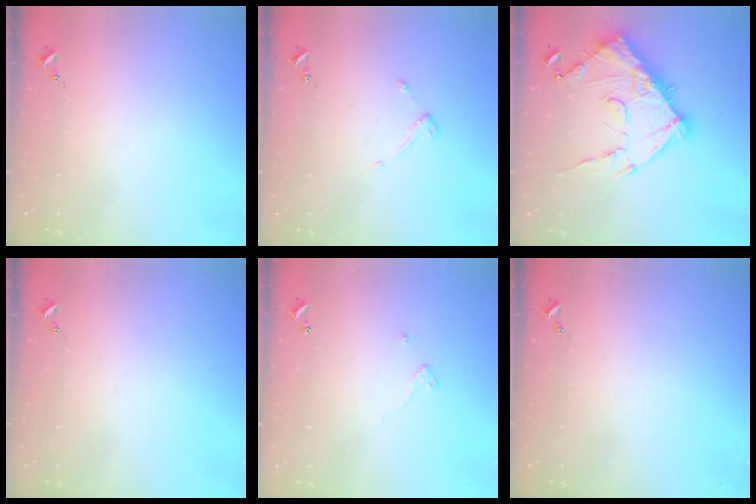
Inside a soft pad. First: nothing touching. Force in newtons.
{"total": 2.9, "press": 2.9, "slide": 0.5}
{"total": 15.0, "press": 14.9, "slide": 1.5}
{"total": 0.0}
{"total": 2.6, "press": 2.6, "slide": 0.2}
{"total": 0.0}